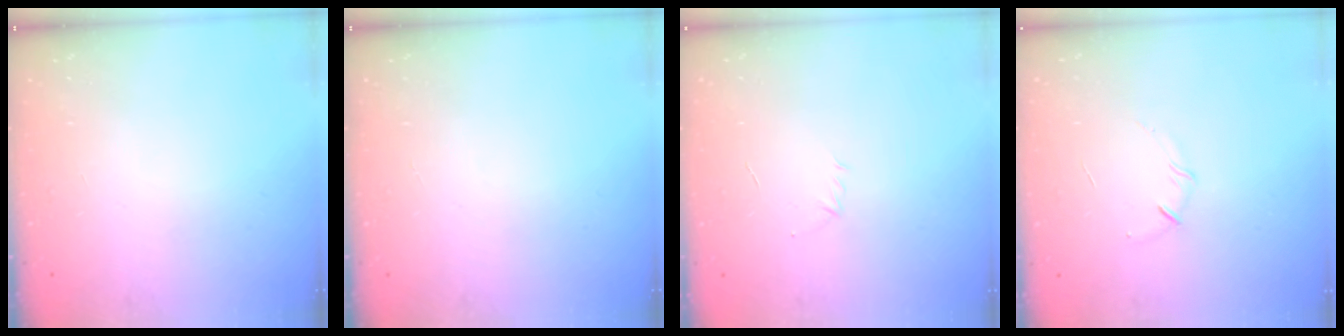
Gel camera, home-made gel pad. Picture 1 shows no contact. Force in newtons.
{"total": 0.0}
{"total": 2.9, "press": 2.8, "slide": 0.7}
{"total": 3.7, "press": 3.6, "slide": 1.1}